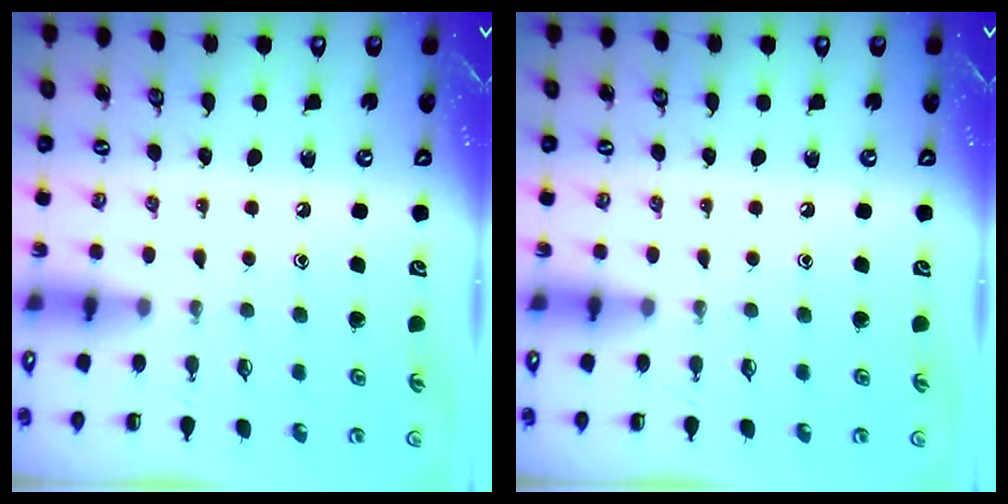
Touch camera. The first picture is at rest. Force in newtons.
{"total": 0.0}